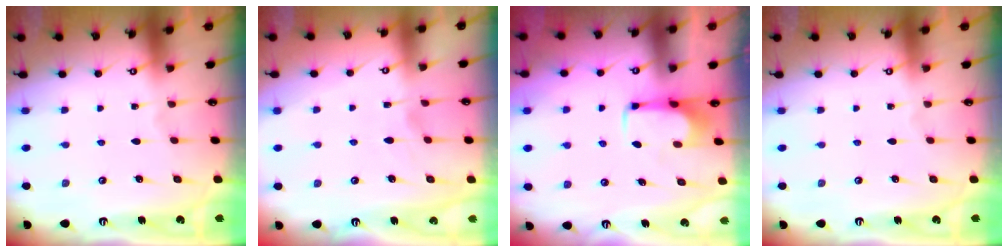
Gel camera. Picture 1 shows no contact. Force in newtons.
{"total": 0.9, "press": 0.2, "slide": 0.9}
{"total": 2.0, "press": 1.9, "slide": 0.4}
{"total": 0.0}